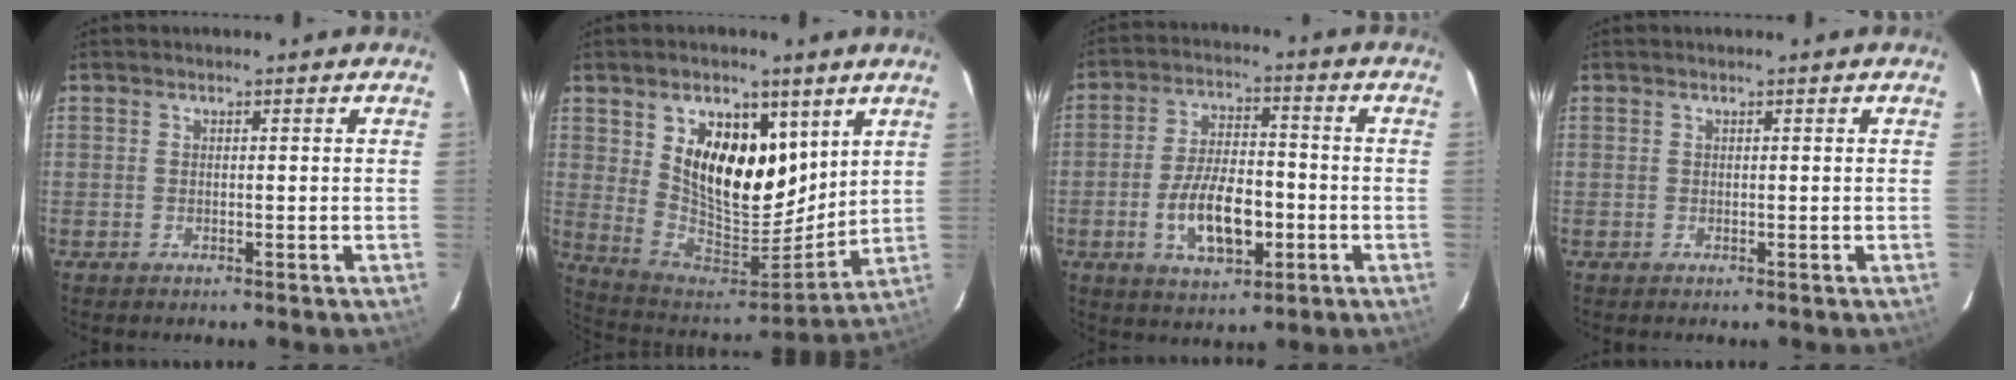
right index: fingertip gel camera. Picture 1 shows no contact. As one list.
[{"total": 17.3, "force": [7.3, 10.5, 11.6], "torque": [-0.215, -0.008, 0.140]}, {"total": 11.6, "force": [-3.5, 5.5, 9.6], "torque": [-0.187, 0.002, -0.052]}, {"total": 0.0}]